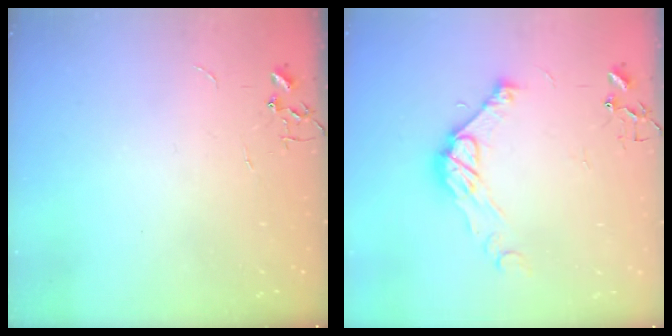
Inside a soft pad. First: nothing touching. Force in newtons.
{"total": 11.5, "press": 11.5, "slide": 0.4}